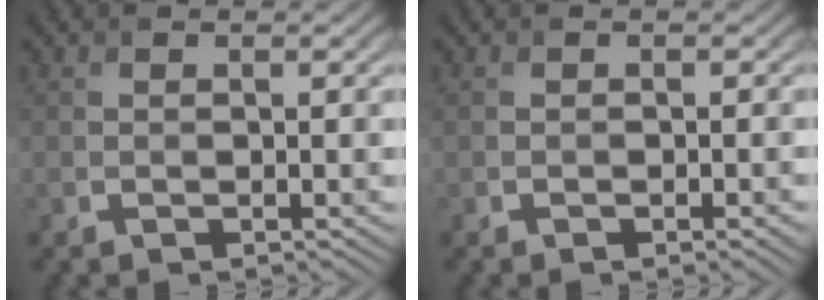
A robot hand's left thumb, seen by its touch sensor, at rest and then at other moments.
{"total": 1.2, "force": [-0.6, 0.3, 1.0], "torque": [-0.012, 0.003, -0.009]}